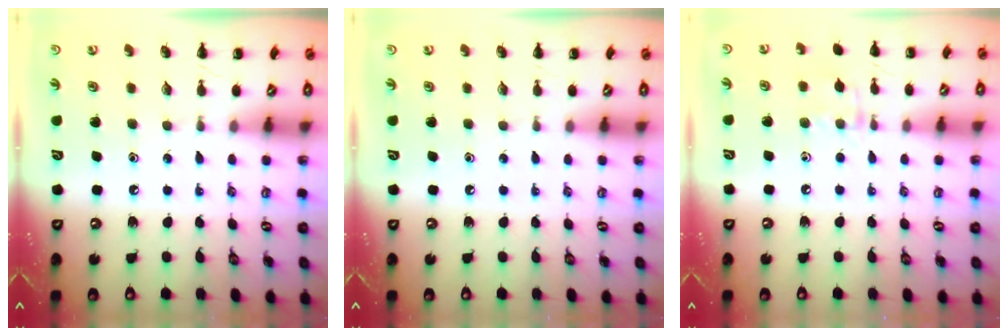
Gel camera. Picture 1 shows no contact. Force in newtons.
{"total": 0.0}
{"total": 8.0, "press": 7.9, "slide": 1.3}